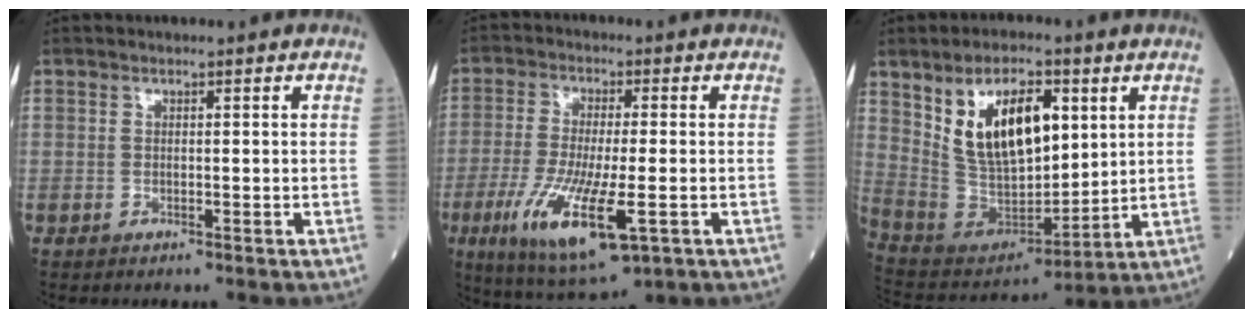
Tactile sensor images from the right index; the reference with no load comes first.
{"total": 13.4, "force": [-4.6, 2.7, 12.2], "torque": [-0.240, -0.038, -0.072]}
{"total": 15.9, "force": [5.7, 7.2, 13.1], "torque": [-0.244, 0.011, 0.117]}